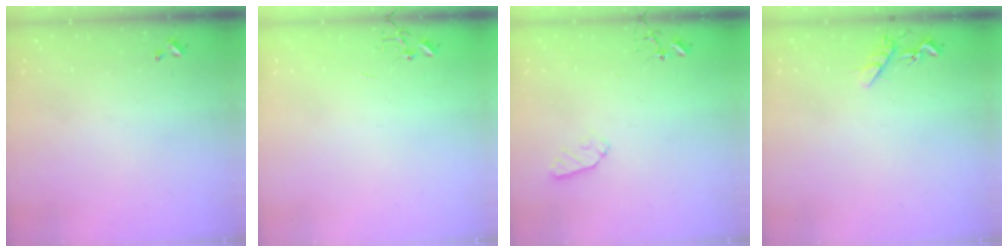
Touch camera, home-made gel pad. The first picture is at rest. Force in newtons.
{"total": 0.0}
{"total": 5.4, "press": 5.3, "slide": 0.7}
{"total": 7.0, "press": 6.9, "slide": 0.6}